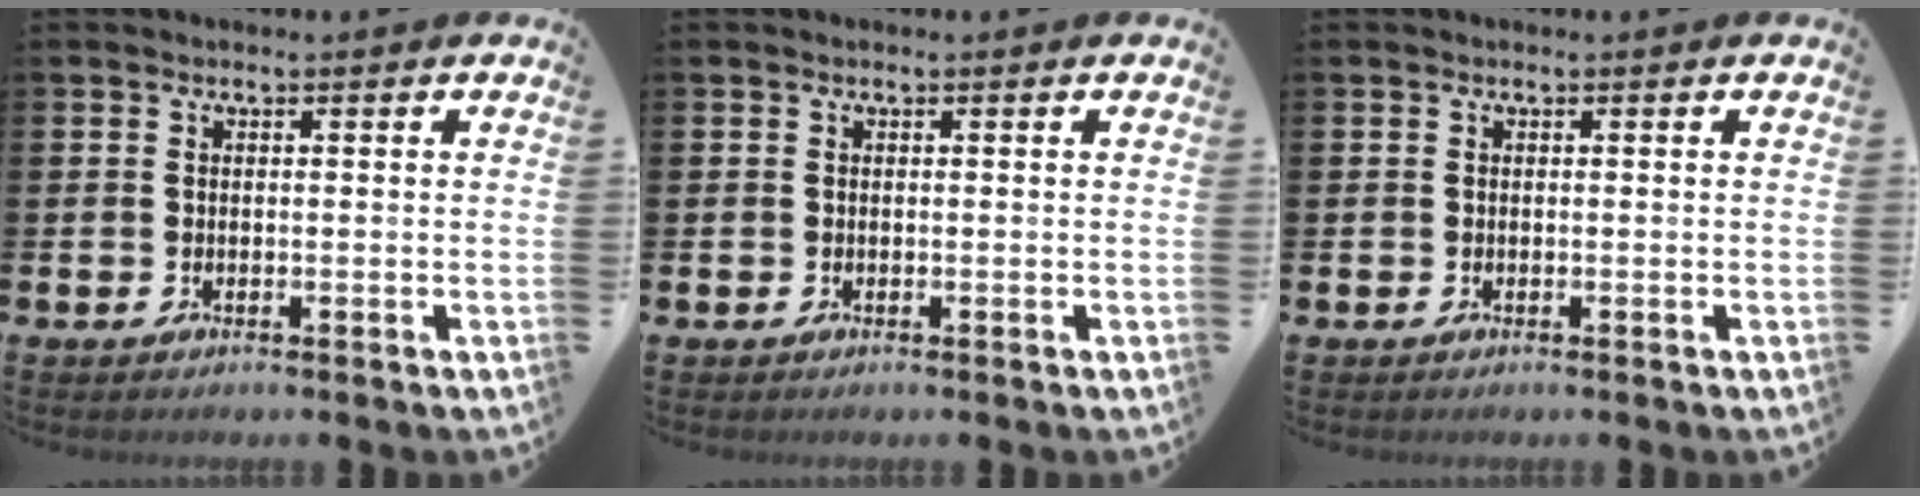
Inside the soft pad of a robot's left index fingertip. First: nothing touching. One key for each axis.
{"total": 0.0}
{"total": 0.0}